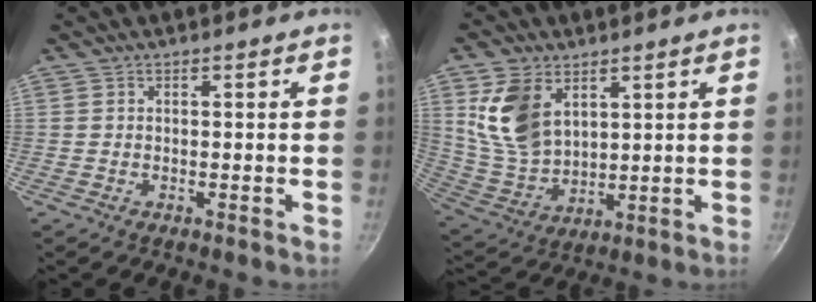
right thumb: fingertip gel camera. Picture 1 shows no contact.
{"total": 12.8, "force": [5.1, 8.3, 8.2], "torque": [-0.139, -0.028, 0.117]}